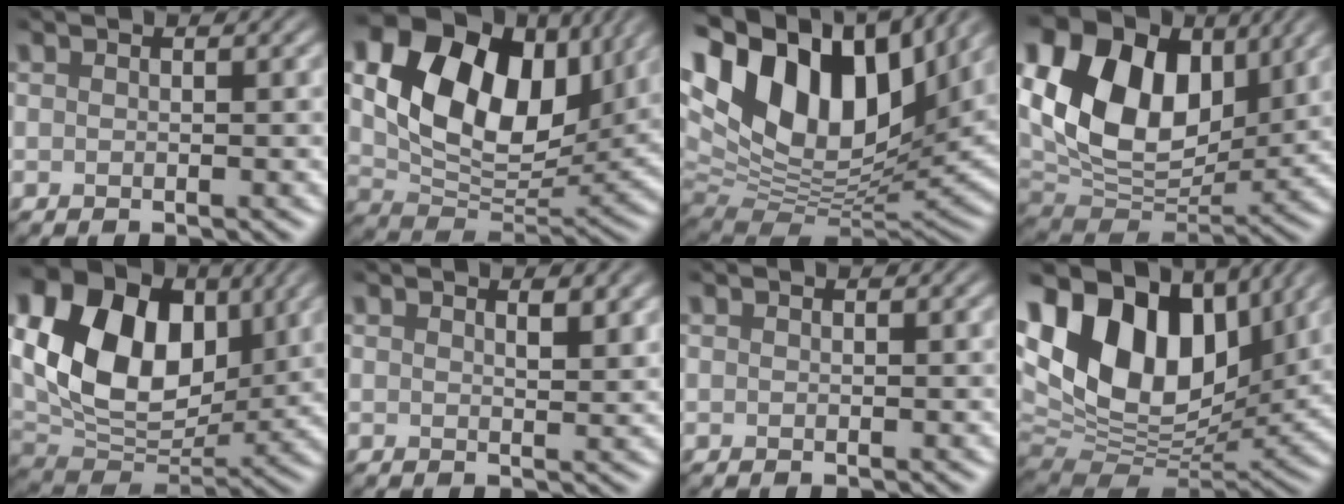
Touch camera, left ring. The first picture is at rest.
{"total": 14.2, "force": [5.0, 9.2, 9.6], "torque": [-0.188, 0.001, 0.097]}
{"total": 17.2, "force": [6.5, 10.3, 12.1], "torque": [-0.255, 0.023, 0.119]}
{"total": 14.7, "force": [5.4, 9.7, 9.7], "torque": [-0.199, 0.023, 0.097]}
{"total": 13.7, "force": [3.7, 9.3, 9.4], "torque": [-0.186, 0.011, 0.063]}
{"total": 1.5, "force": [1.1, 0.3, 1.0], "torque": [-0.015, -0.002, 0.018]}
{"total": 0.0}
{"total": 15.7, "force": [6.2, 9.8, 10.6], "torque": [-0.216, 0.025, 0.112]}